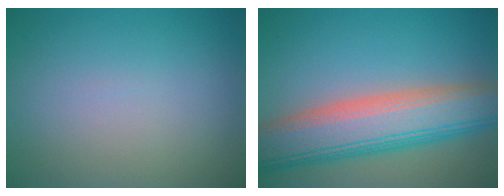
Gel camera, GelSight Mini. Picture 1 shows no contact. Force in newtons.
{"total": 10.0, "press": 10.0, "slide": 0.5}